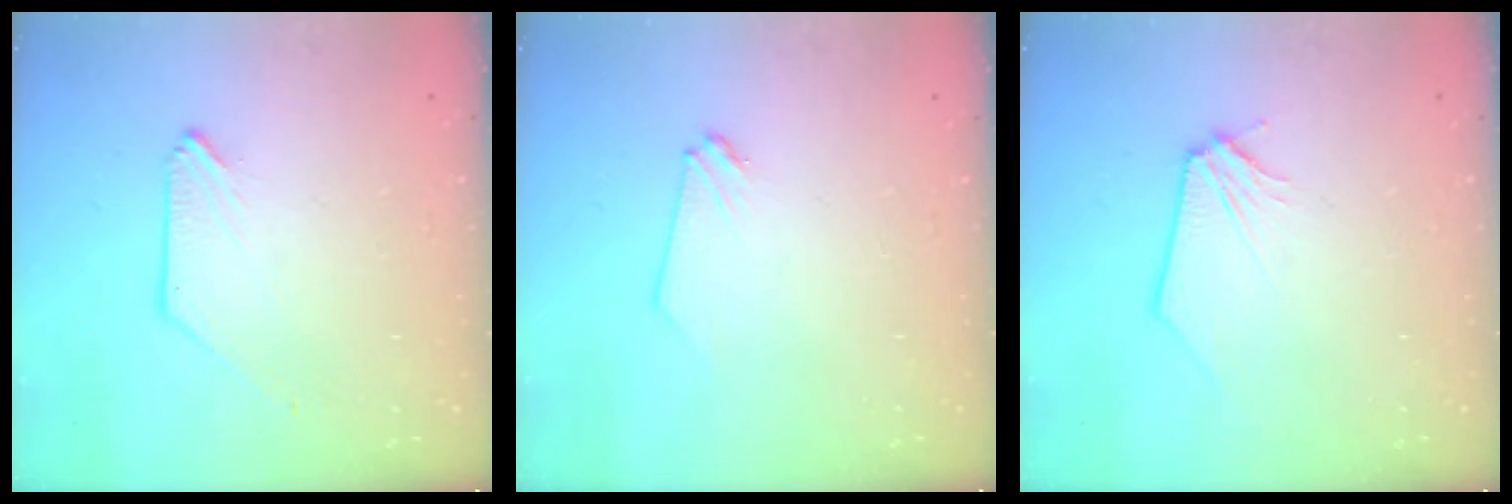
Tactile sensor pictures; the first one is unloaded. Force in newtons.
{"total": 0.0}
{"total": 0.0}